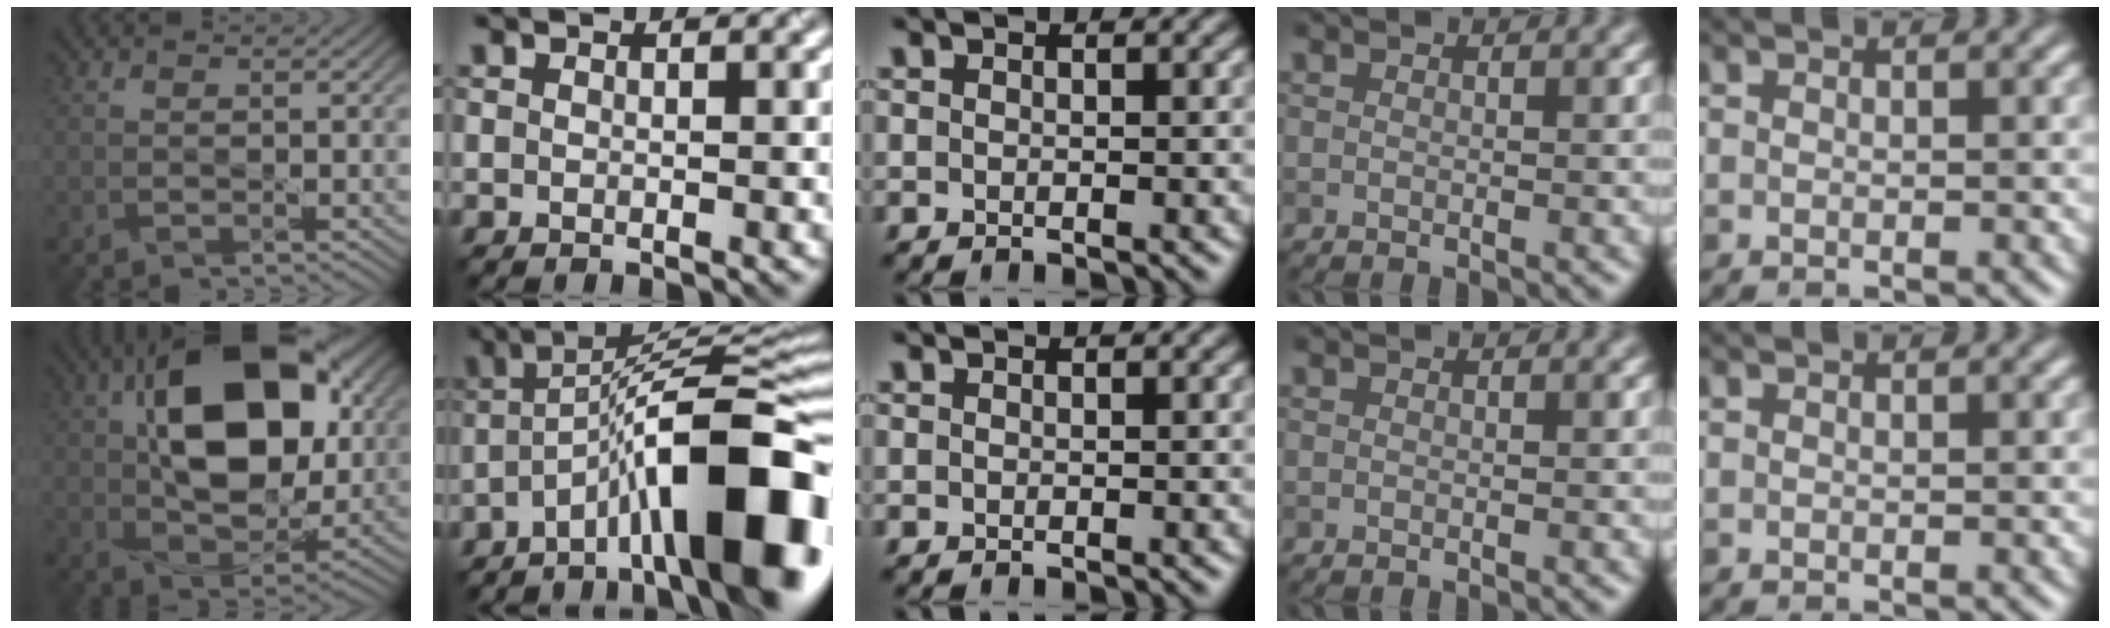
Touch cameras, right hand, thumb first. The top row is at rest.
{"thumb": {"total": 16.6, "force": [4.3, 9.8, 12.7], "torque": [-0.223, 0.029, 0.067]}, "index": {"total": 14.2, "force": [-5.4, 3.6, 12.6], "torque": [-0.190, 0.018, -0.083]}}